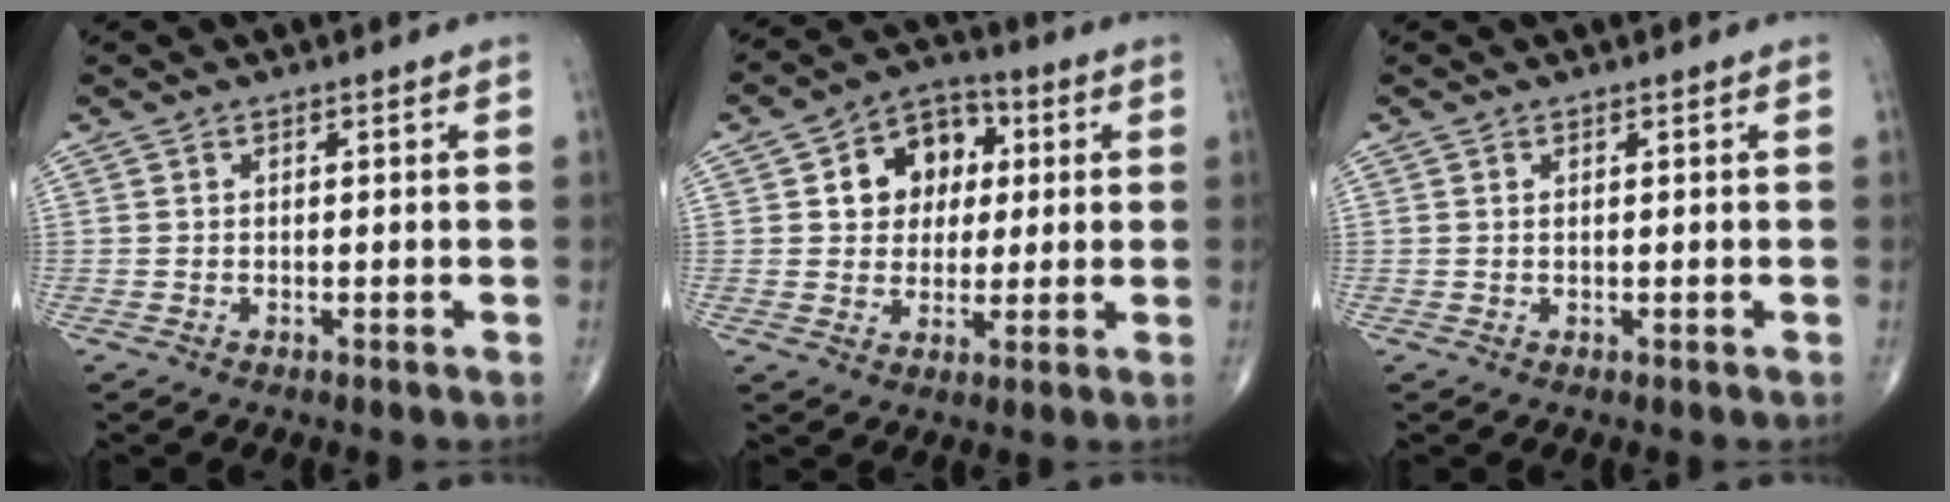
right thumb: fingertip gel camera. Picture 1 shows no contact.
{"total": 10.9, "force": [2.5, 8.6, 6.2], "torque": [-0.049, 0.009, 0.034]}
{"total": 0.0}